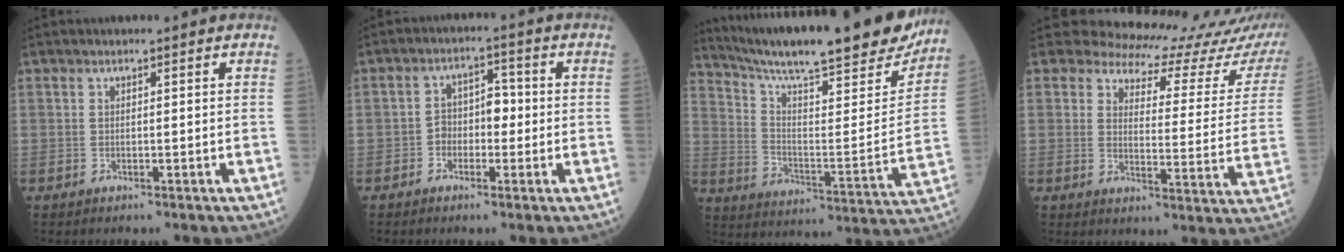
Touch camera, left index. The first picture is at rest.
{"total": 4.2, "force": [-0.8, 2.7, 3.1], "torque": [-0.050, 0.021, -0.018]}
{"total": 27.3, "force": [23.5, 3.1, 13.6], "torque": [-0.226, -0.051, 0.325]}
{"total": 17.0, "force": [16.5, 3.1, 2.7], "torque": [-0.013, -0.094, 0.162]}